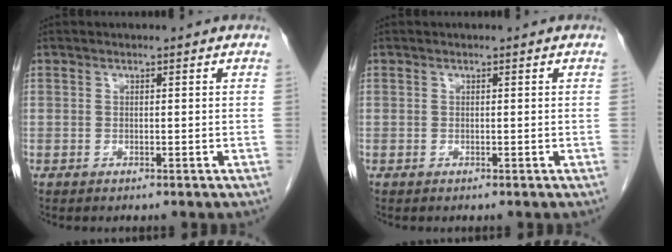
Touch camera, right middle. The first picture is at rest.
{"total": 0.0}